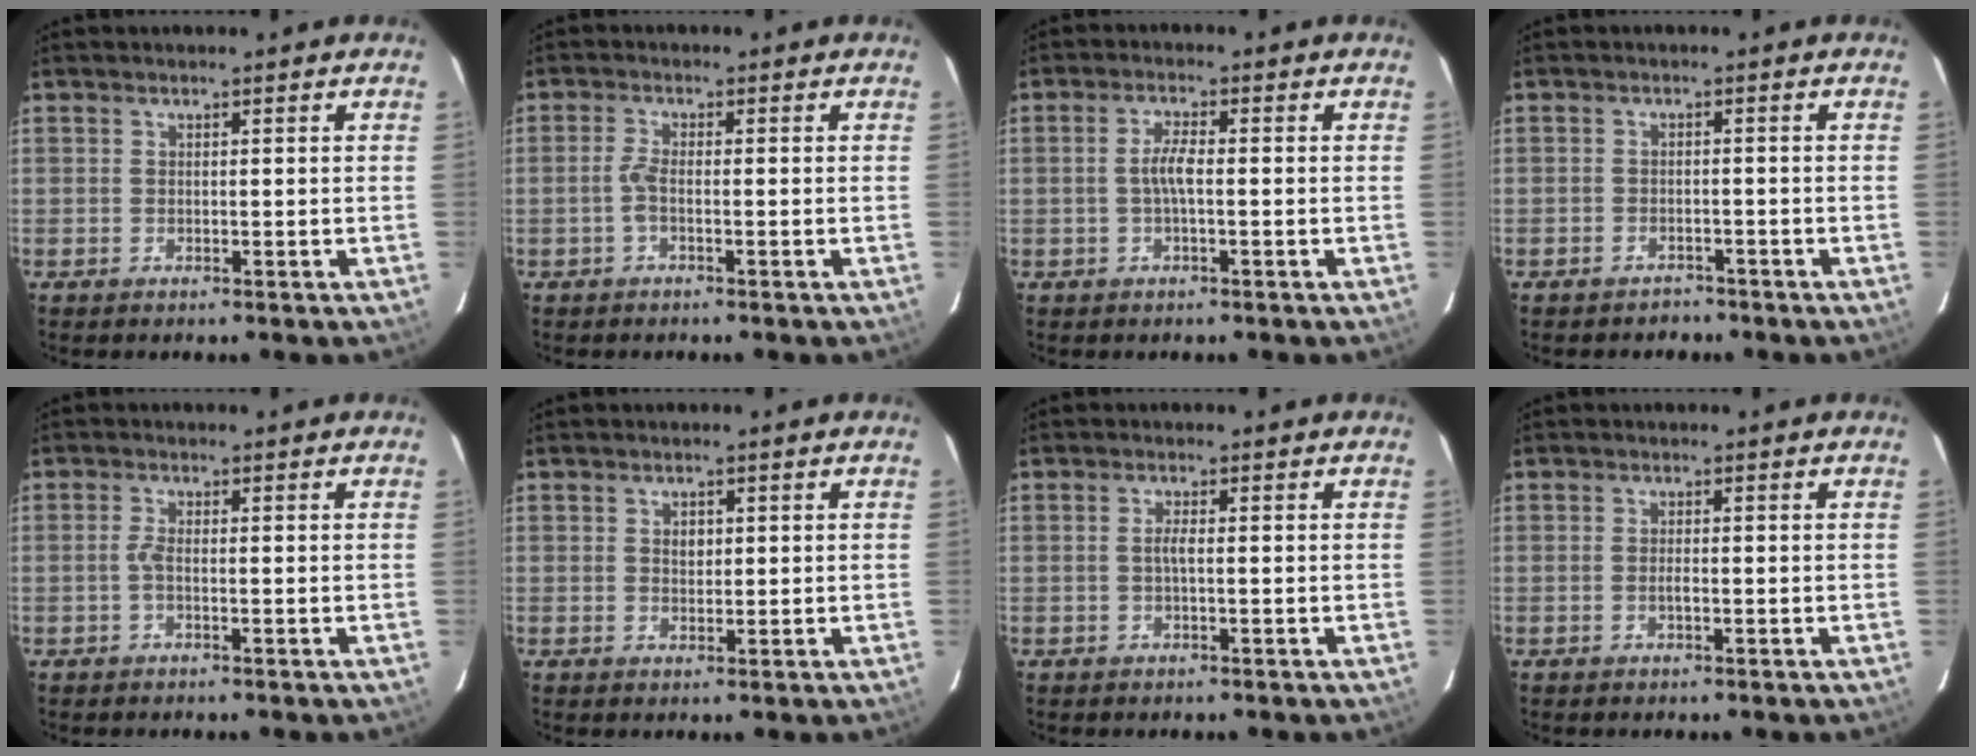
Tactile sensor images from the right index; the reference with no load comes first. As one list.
[{"total": 2.1, "force": [-0.9, 0.4, 1.9], "torque": [-0.045, 0.003, -0.020]}, {"total": 3.1, "force": [-0.5, 0.5, 3.0], "torque": [-0.061, 0.005, -0.009]}, {"total": 3.3, "force": [-2.8, 1.8, 0.2], "torque": [-0.009, 0.006, -0.040]}, {"total": 1.1, "force": [-0.3, 0.2, 1.0], "torque": [-0.021, 0.002, -0.008]}, {"total": 1.7, "force": [0.4, 1.4, 0.9], "torque": [-0.012, 0.005, 0.007]}, {"total": 1.4, "force": [-0.3, 0.0, 1.4], "torque": [-0.026, 0.003, -0.007]}, {"total": 1.0, "force": [-0.4, 0.3, 0.8], "torque": [-0.016, 0.000, -0.007]}]